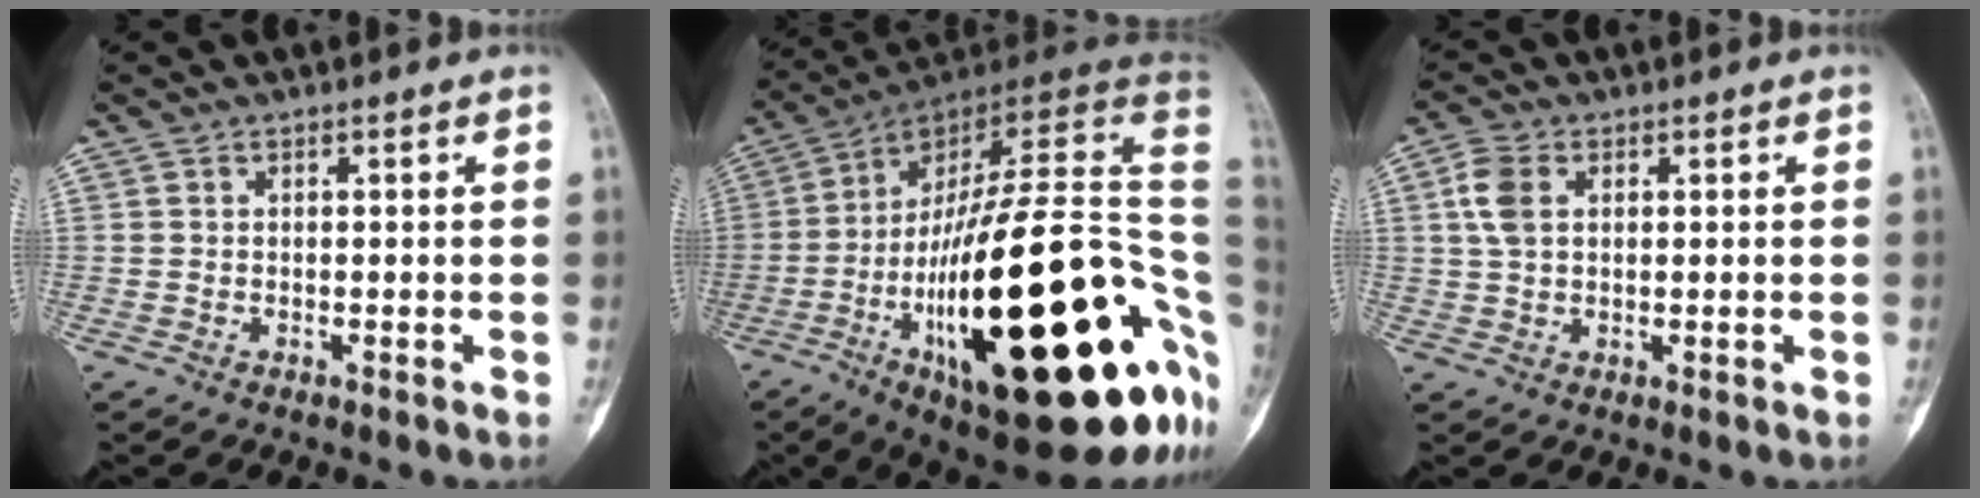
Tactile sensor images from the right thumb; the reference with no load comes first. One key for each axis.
{"total": 41.6, "fx": -9.0, "fy": 12.4, "fz": 38.7, "tx": -0.512, "ty": 0.052, "tz": -0.139}
{"total": 5.2, "fx": 1.4, "fy": 3.3, "fz": 3.8, "tx": -0.083, "ty": 0.008, "tz": 0.025}